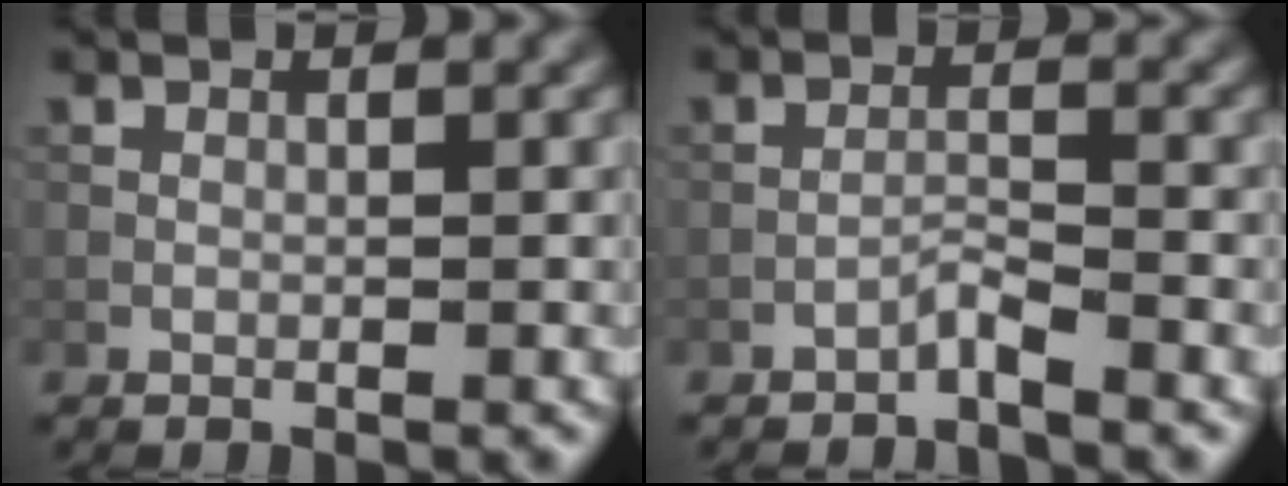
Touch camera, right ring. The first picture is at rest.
{"total": 1.4, "force": [-1.2, -0.1, 0.6], "torque": [-0.011, 0.010, -0.026]}